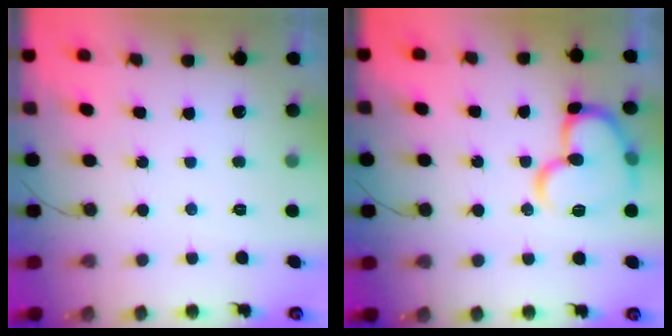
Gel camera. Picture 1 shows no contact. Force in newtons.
{"total": 15.3, "press": 15.2, "slide": 1.2}